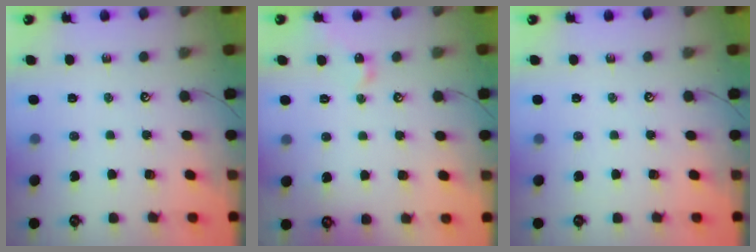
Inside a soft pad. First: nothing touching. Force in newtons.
{"total": 3.5, "press": 3.4, "slide": 0.9}
{"total": 0.0}